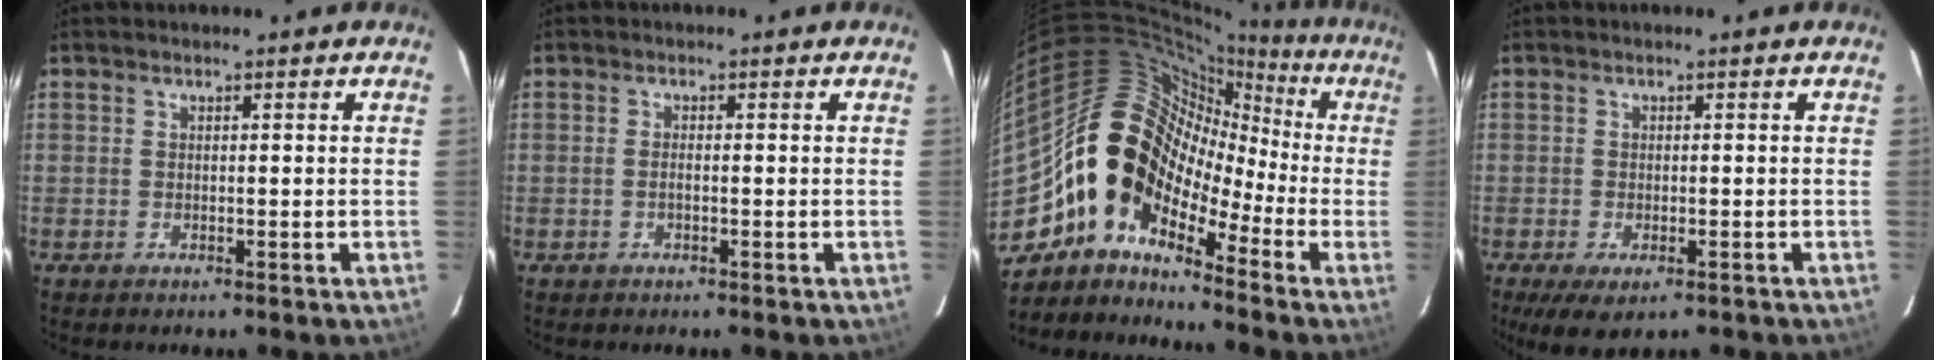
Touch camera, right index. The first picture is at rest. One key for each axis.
{"total": 1.0, "fx": -0.3, "fy": 0.3, "fz": 0.9, "tx": -0.018, "ty": 0.002, "tz": -0.007}
{"total": 14.2, "fx": -6.8, "fy": 9.9, "fz": 7.6, "tx": -0.124, "ty": 0.027, "tz": -0.152}
{"total": 6.3, "fx": -3.8, "fy": 2.6, "fz": 4.3, "tx": -0.087, "ty": -0.029, "tz": -0.056}